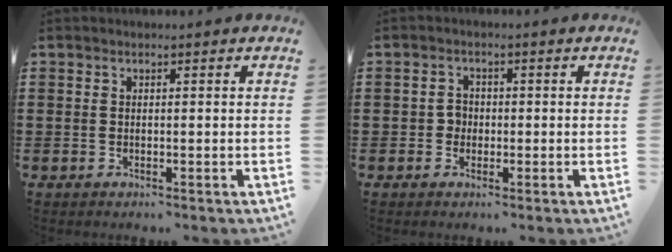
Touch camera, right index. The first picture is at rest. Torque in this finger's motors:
{"motor_torque": [0.05, 0.01, 0.00, 0.00]}